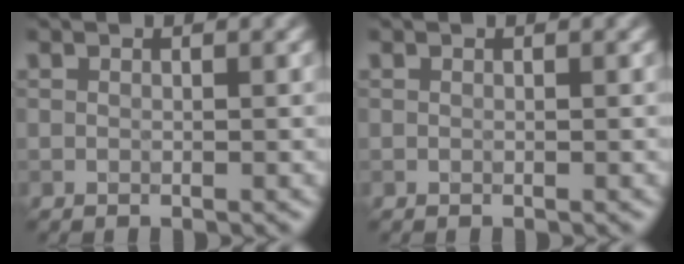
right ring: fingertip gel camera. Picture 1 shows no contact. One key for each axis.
{"total": 0.0}